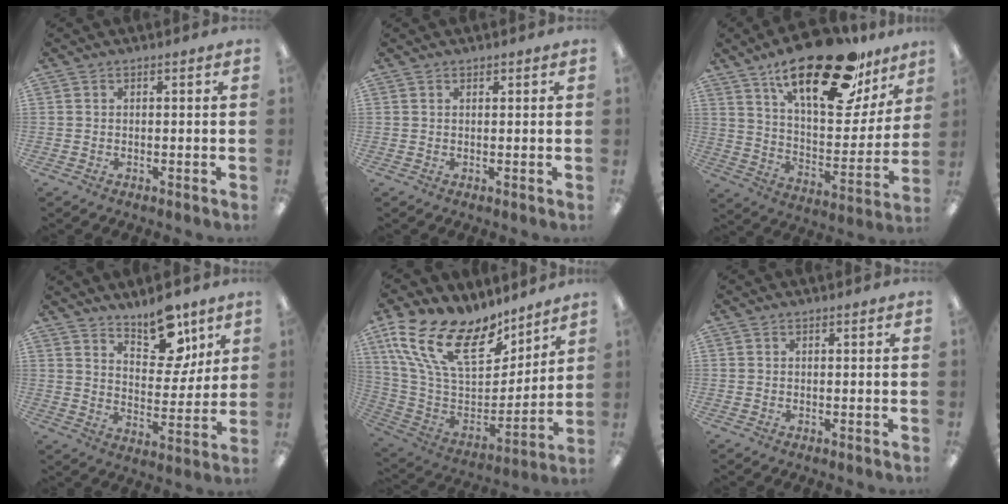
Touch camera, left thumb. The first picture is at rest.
{"total": 0.7, "force": [0.6, 0.3, 0.1], "torque": [-0.002, 0.001, 0.011]}
{"total": 27.3, "force": [18.7, 10.2, 17.1], "torque": [-0.259, -0.111, 0.307]}
{"total": 12.6, "force": [9.6, 5.9, 5.6], "torque": [-0.061, -0.065, 0.171]}
{"total": 21.9, "force": [13.0, 11.2, 13.5], "torque": [-0.266, -0.085, 0.235]}
{"total": 0.0}